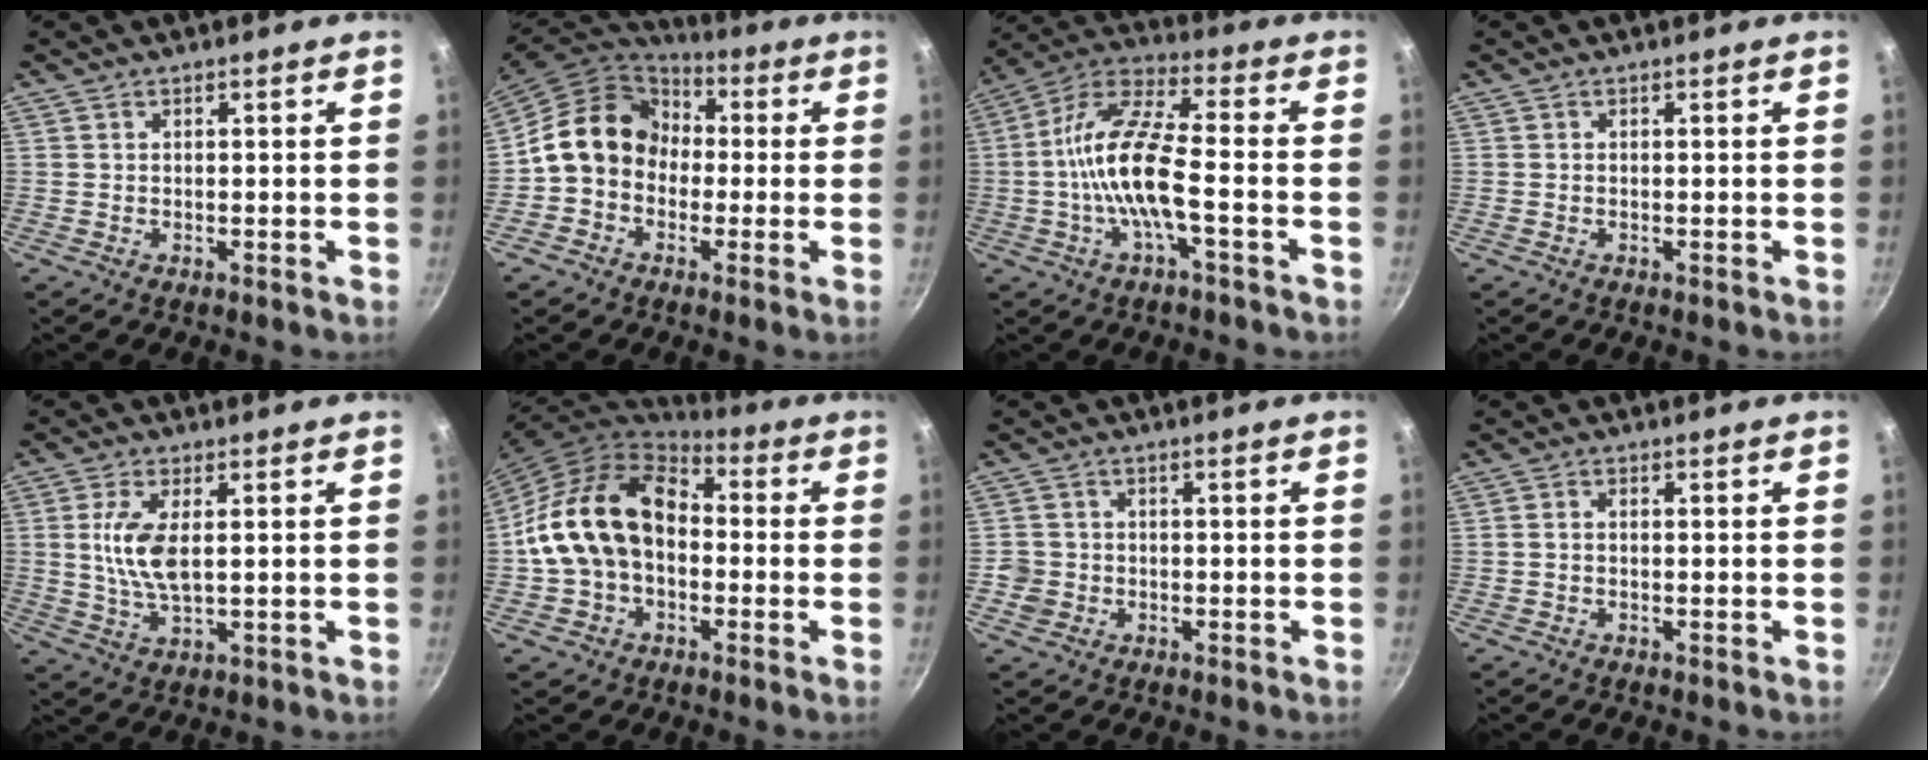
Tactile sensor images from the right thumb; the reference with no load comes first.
{"total": 14.1, "force": [0.0, 11.8, 7.6], "torque": [-0.095, 0.041, -0.022]}
{"total": 13.8, "force": [-2.8, 4.2, 12.9], "torque": [-0.255, 0.037, -0.070]}
{"total": 0.0}
{"total": 8.1, "force": [1.2, 3.3, 7.3], "torque": [-0.147, -0.004, 0.025]}
{"total": 18.1, "force": [-0.5, 13.1, 12.5], "torque": [-0.200, 0.048, -0.018]}
{"total": 3.4, "force": [-1.0, 3.1, 0.8], "torque": [-0.002, 0.016, -0.015]}
{"total": 1.1, "force": [-0.2, 0.8, 0.8], "torque": [-0.013, 0.007, -0.004]}